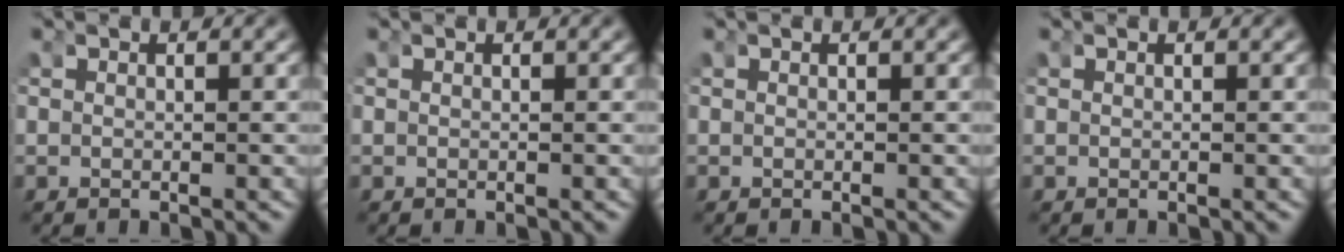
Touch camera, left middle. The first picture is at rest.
{"total": 0.0}
{"total": 0.0}
{"total": 0.0}